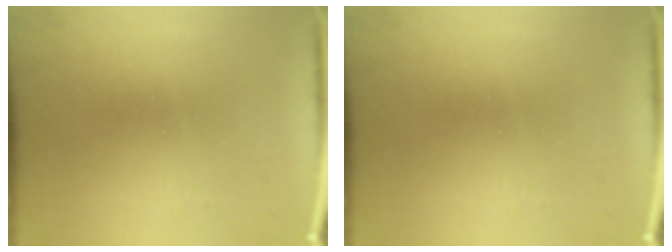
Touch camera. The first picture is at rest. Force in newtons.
{"total": 0.0}